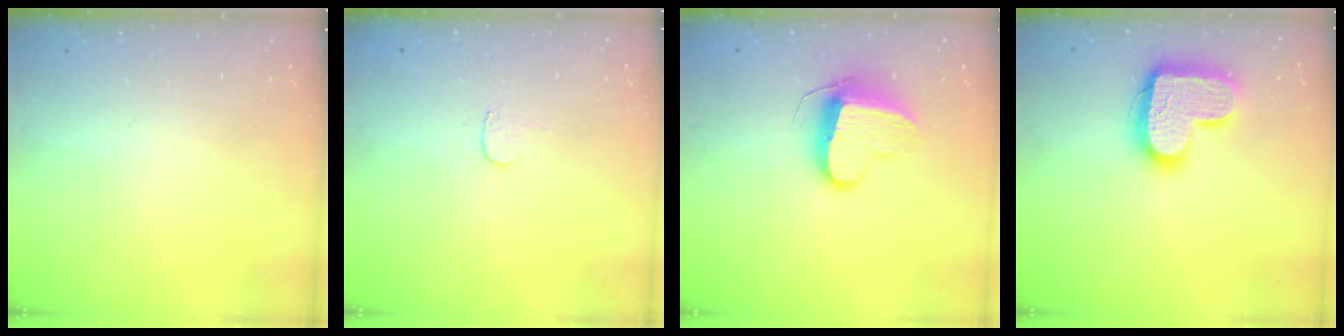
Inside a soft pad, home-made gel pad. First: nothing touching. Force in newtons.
{"total": 3.4, "press": 3.4, "slide": 0.4}
{"total": 10.1, "press": 10.1, "slide": 0.3}
{"total": 17.3, "press": 17.3, "slide": 1.1}